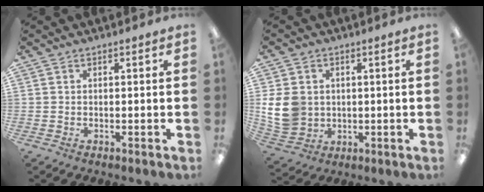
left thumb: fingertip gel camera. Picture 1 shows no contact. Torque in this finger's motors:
{"motor_torque": [-0.09, 0.57, 0.35, -0.28, 0.05]}